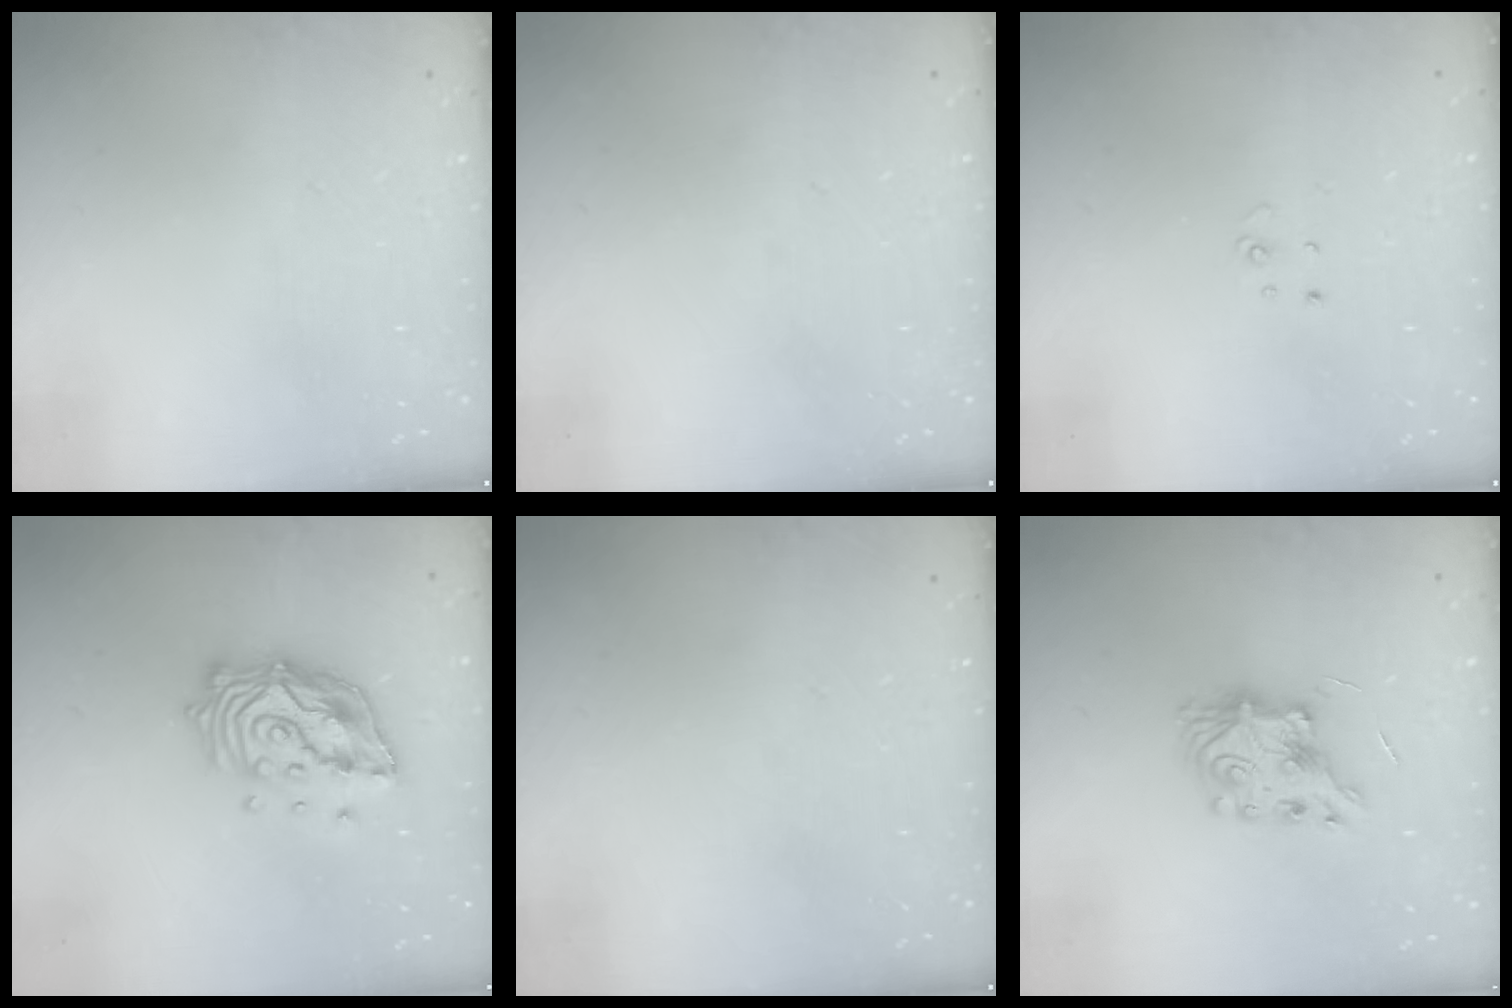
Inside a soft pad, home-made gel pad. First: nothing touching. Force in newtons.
{"total": 0.0}
{"total": 2.7, "press": 2.7, "slide": 0.3}
{"total": 14.9, "press": 14.8, "slide": 1.7}
{"total": 0.0}
{"total": 7.9, "press": 7.9, "slide": 0.3}